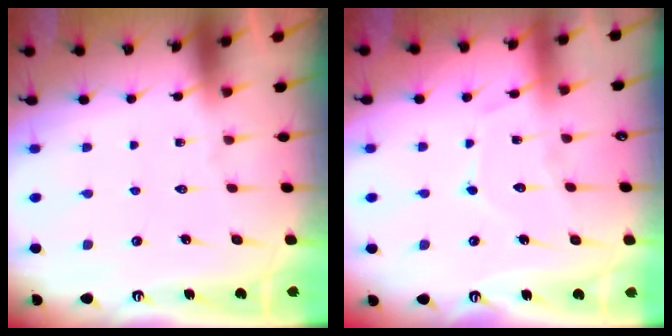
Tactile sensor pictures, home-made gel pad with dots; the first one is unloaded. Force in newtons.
{"total": 8.5, "press": 8.5, "slide": 0.7}